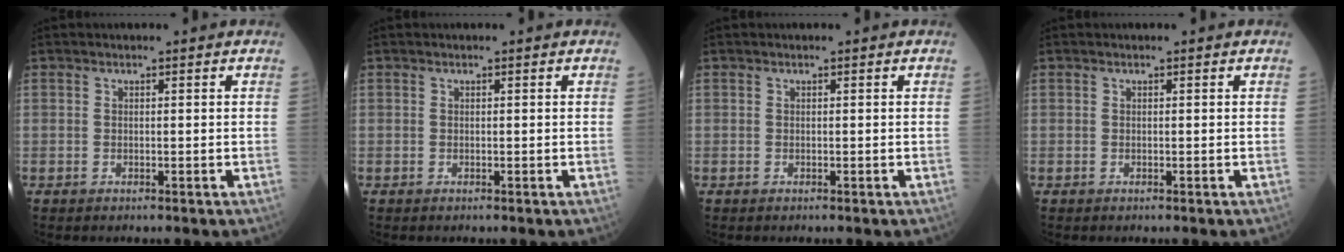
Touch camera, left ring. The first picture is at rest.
{"total": 0.0}
{"total": 0.0}
{"total": 0.0}